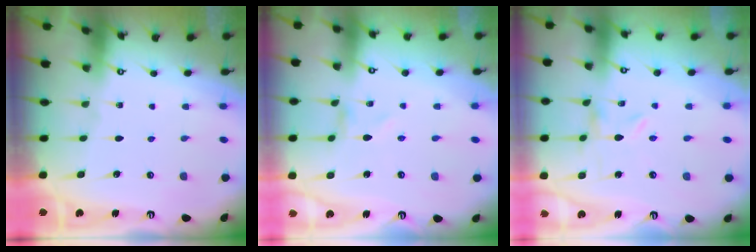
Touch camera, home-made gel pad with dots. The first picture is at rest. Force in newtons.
{"total": 0.0}
{"total": 0.0}